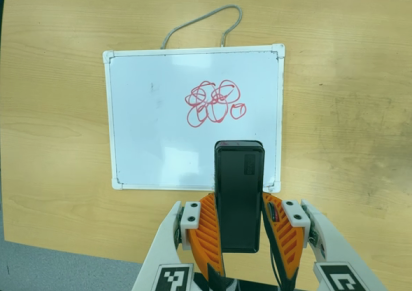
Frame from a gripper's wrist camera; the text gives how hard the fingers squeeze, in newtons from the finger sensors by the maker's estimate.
{"total": 4.1, "left": 2.7, "right": 5.6}